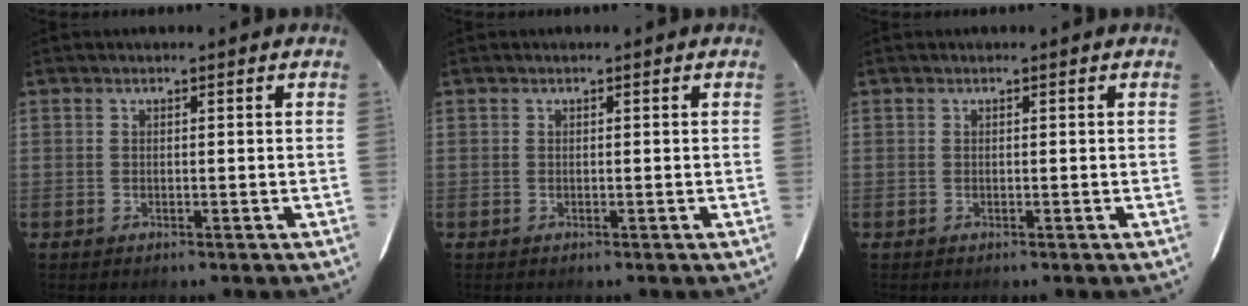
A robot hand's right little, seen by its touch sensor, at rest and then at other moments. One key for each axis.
{"total": 0.0}
{"total": 0.0}